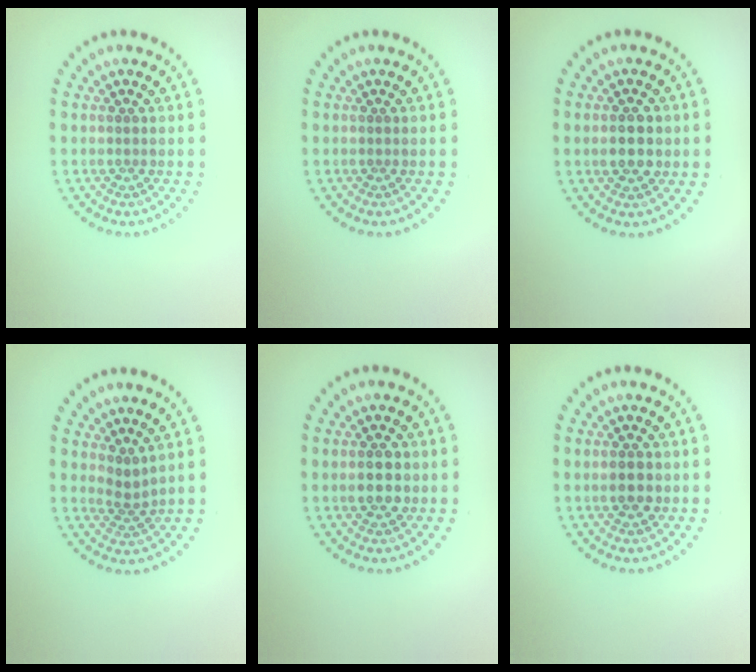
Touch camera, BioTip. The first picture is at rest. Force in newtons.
{"total": 0.0}
{"total": 2.7, "press": 2.7, "slide": 0.2}
{"total": 1.9, "press": 1.2, "slide": 1.5}
{"total": 2.7, "press": 2.7, "slide": 0.2}
{"total": 2.4, "press": 2.4, "slide": 0.1}